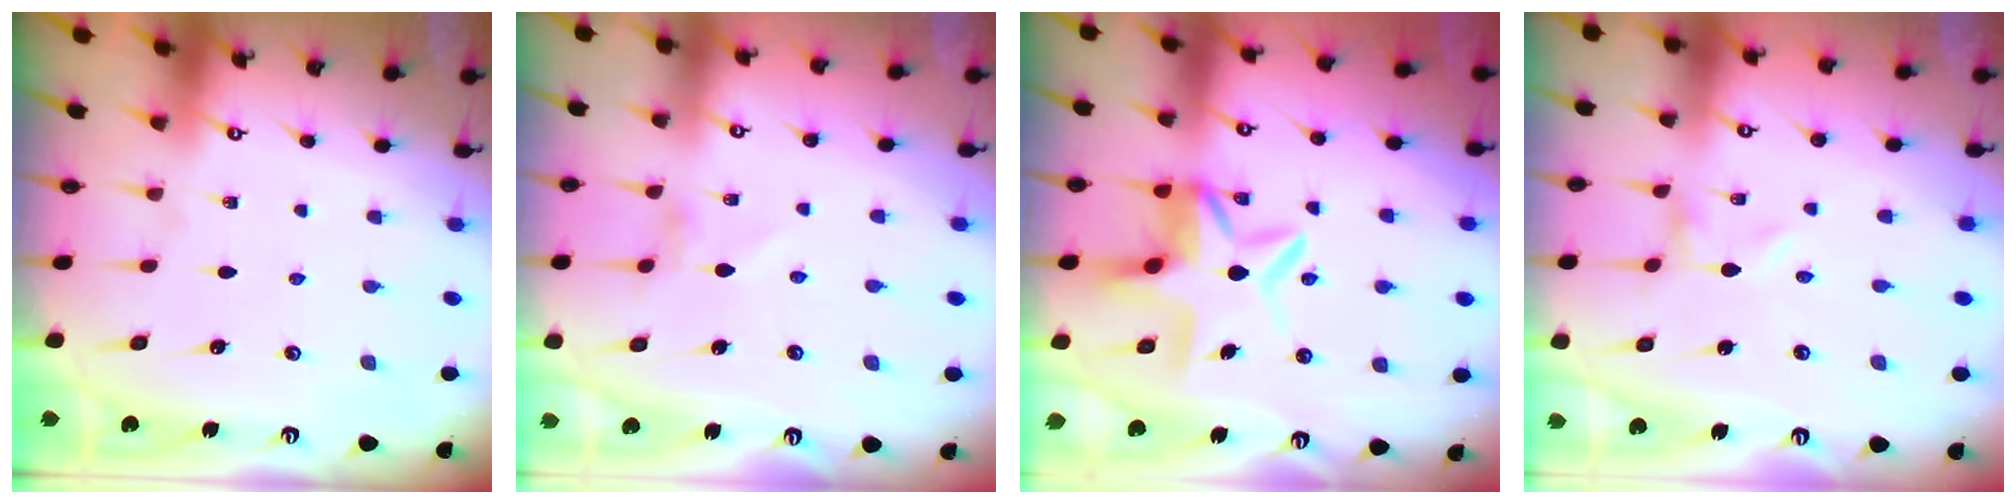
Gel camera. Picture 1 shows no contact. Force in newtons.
{"total": 1.8, "press": 1.7, "slide": 0.2}
{"total": 7.3, "press": 7.0, "slide": 2.1}
{"total": 0.0}